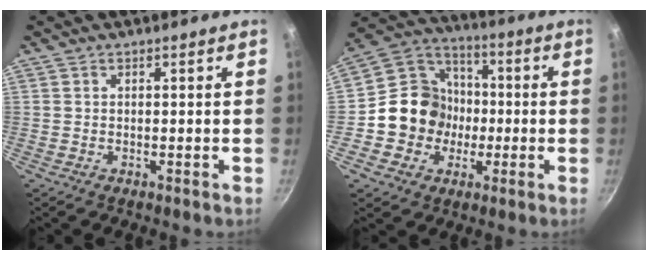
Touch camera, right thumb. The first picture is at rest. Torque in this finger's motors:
{"motor_torque": [1.18, 1.78, 0.93, -0.76, 0.06]}